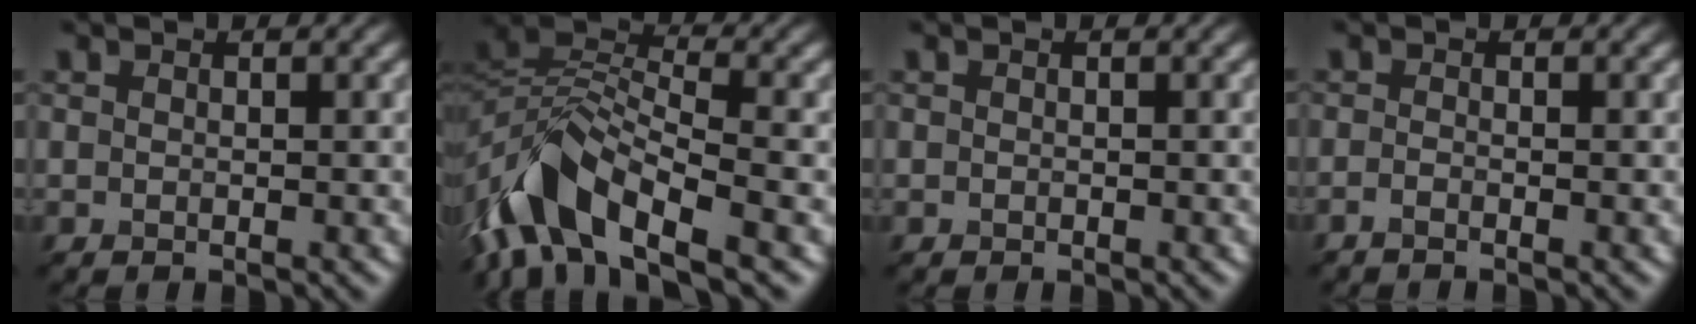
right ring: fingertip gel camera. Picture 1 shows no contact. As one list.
[{"total": 8.1, "force": [-4.9, 3.8, 5.2], "torque": [-0.097, 0.010, -0.105]}, {"total": 0.0}, {"total": 0.9, "force": [-0.7, 0.2, 0.6], "torque": [-0.017, -0.004, -0.015]}]